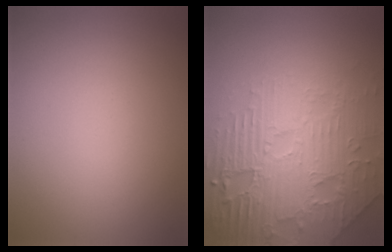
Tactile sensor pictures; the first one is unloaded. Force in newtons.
{"total": 7.0, "press": 5.7, "slide": 4.1}